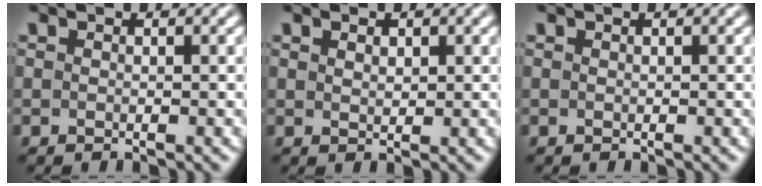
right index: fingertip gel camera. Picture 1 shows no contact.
{"total": 0.8, "force": [0.5, -0.4, 0.5], "torque": [0.000, -0.008, 0.020]}
{"total": 0.0}